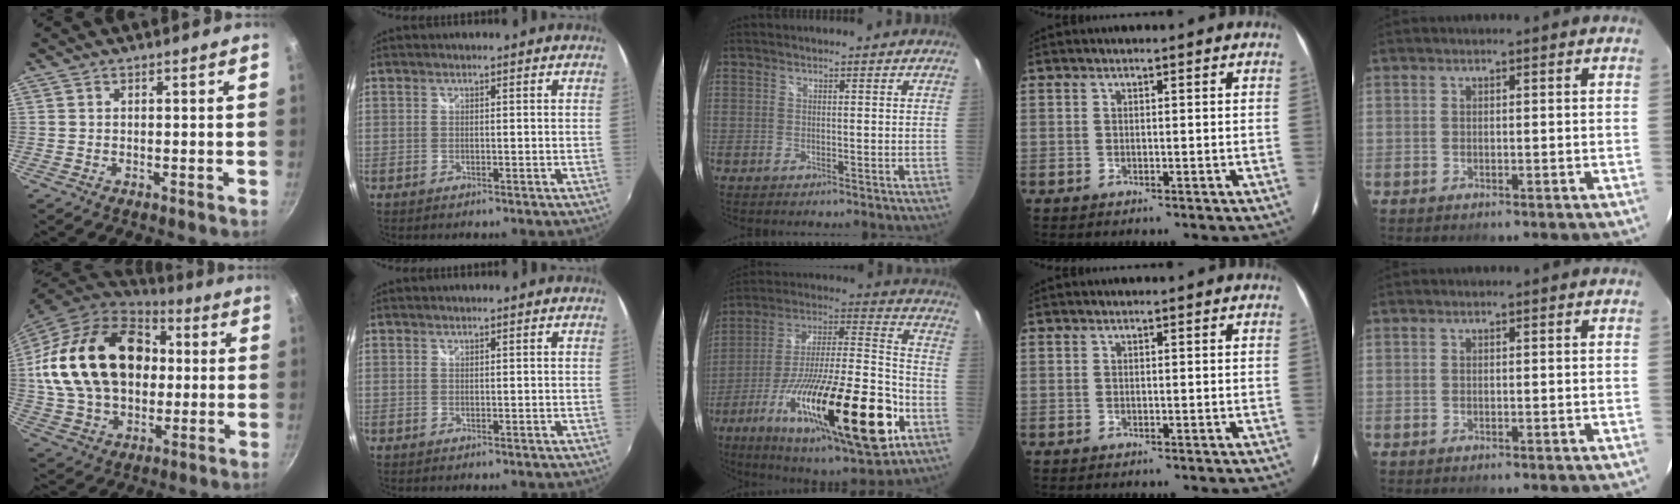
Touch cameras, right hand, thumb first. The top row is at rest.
{"thumb": {"total": 28.2, "force": [3.6, 20.0, 19.6], "torque": [-0.344, 0.032, 0.066]}, "middle": {"total": 33.1, "force": [-13.8, 7.8, 29.1], "torque": [-0.485, -0.053, -0.228]}}